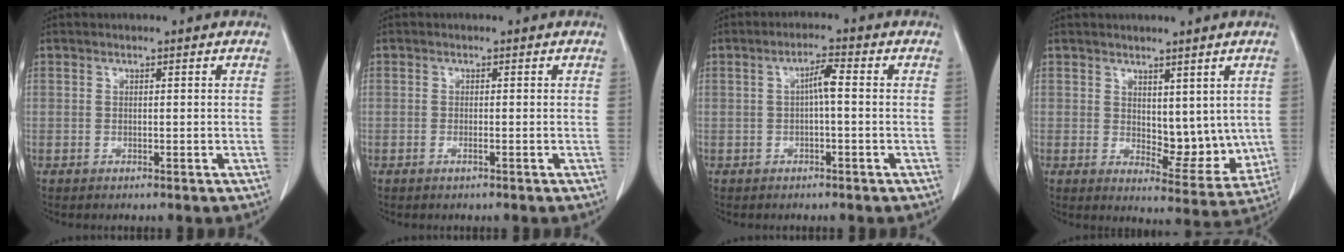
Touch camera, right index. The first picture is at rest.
{"total": 0.7, "force": [-0.4, 0.0, 0.6], "torque": [-0.010, 0.000, -0.007]}
{"total": 3.1, "force": [-0.1, 0.3, 3.1], "torque": [-0.053, 0.008, -0.002]}
{"total": 7.4, "force": [1.3, 4.1, 6.0], "torque": [-0.064, -0.011, 0.032]}